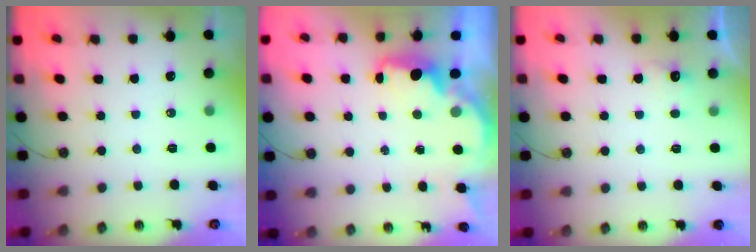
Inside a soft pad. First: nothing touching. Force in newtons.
{"total": 2.6, "press": 2.5, "slide": 0.8}
{"total": 5.4, "press": 5.4, "slide": 0.8}